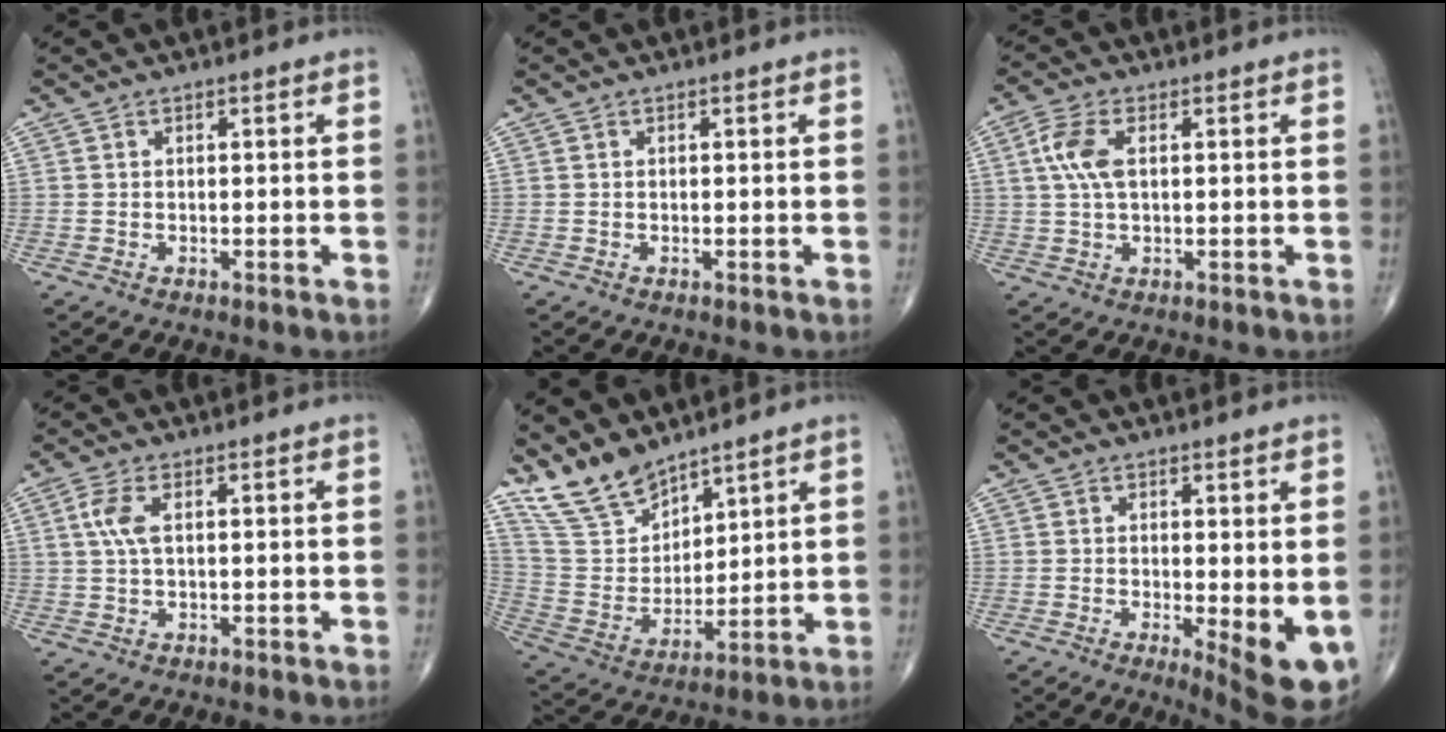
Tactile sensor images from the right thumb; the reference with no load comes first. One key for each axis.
{"total": 0.0}
{"total": 6.2, "fx": 1.4, "fy": 3.0, "fz": 5.2, "tx": -0.127, "ty": 0.010, "tz": 0.028}
{"total": 4.3, "fx": 1.1, "fy": 1.8, "fz": 3.7, "tx": -0.096, "ty": 0.009, "tz": 0.024}
{"total": 11.6, "fx": 9.8, "fy": 4.9, "fz": 4.0, "tx": -0.062, "ty": -0.059, "tz": 0.208}
{"total": 7.7, "fx": -1.1, "fy": 2.2, "fz": 7.3, "tx": -0.096, "ty": -0.020, "tz": -0.010}